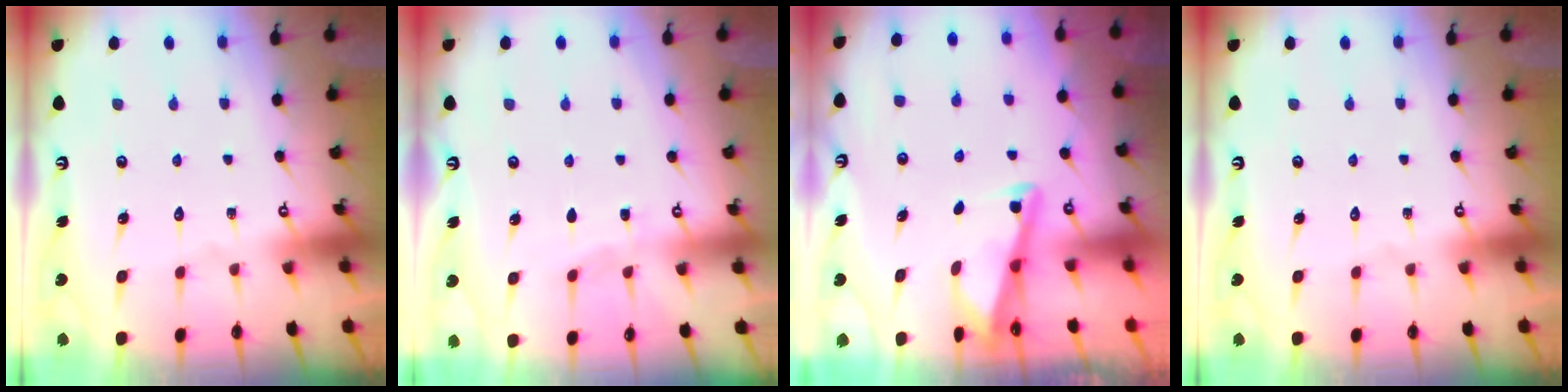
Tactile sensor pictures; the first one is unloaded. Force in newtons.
{"total": 3.6, "press": 3.5, "slide": 0.5}
{"total": 3.0, "press": 2.9, "slide": 0.3}
{"total": 0.0}